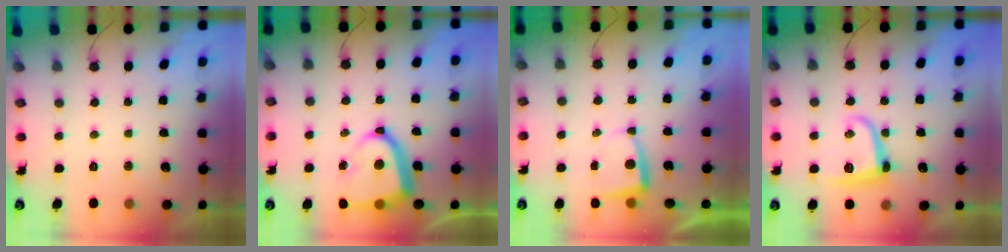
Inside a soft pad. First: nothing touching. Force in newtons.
{"total": 14.9, "press": 14.8, "slide": 1.7}
{"total": 2.9, "press": 2.9, "slide": 0.4}
{"total": 10.3, "press": 10.3, "slide": 0.8}